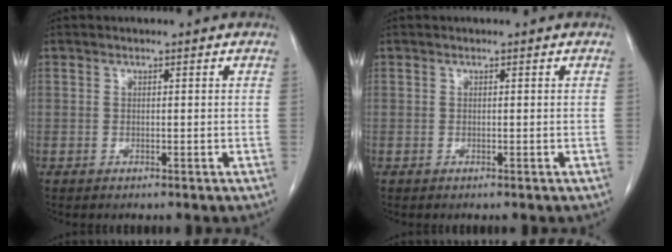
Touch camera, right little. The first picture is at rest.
{"total": 0.0}